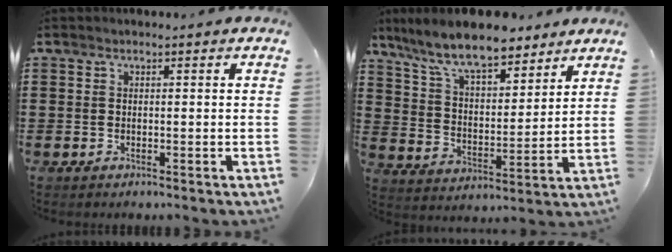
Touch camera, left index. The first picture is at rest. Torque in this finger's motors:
{"motor_torque": [2.14, 0.00, 0.63, 0.21]}